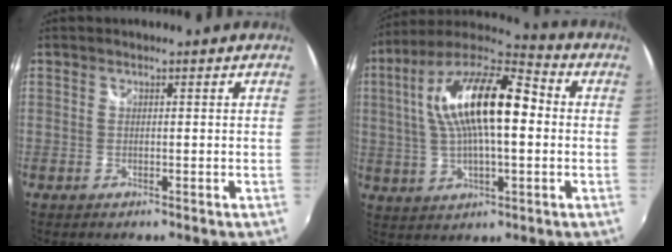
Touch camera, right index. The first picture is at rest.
{"total": 20.0, "force": [2.5, 7.4, 18.5], "torque": [-0.342, 0.022, 0.030]}